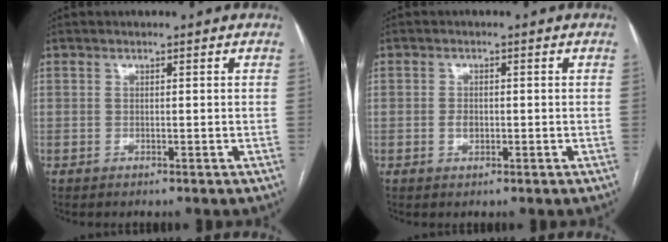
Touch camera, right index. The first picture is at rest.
{"total": 1.7, "force": [-0.3, 1.1, 1.3], "torque": [-0.021, 0.002, -0.003]}